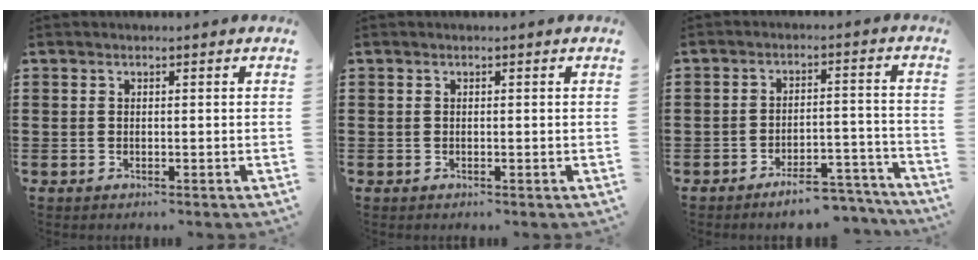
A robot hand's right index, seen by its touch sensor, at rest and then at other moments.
{"total": 0.0}
{"total": 6.0, "force": [-5.4, 1.3, 2.3], "torque": [-0.030, 0.013, -0.100]}